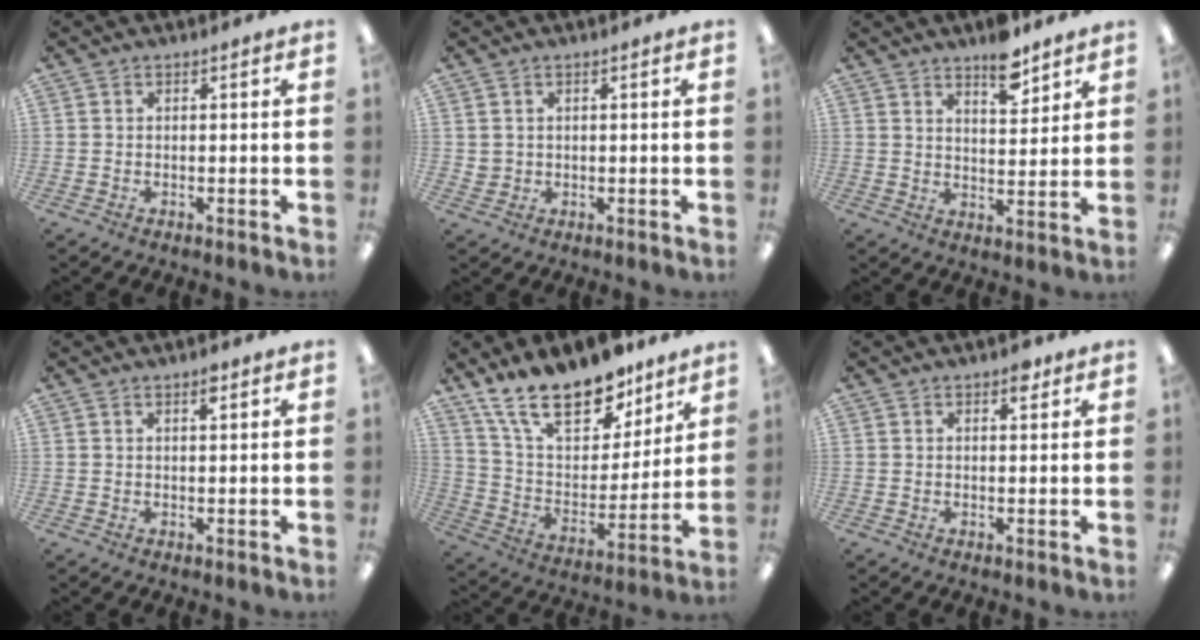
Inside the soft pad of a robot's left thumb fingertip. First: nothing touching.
{"total": 1.9, "force": [0.8, 1.7, 0.0], "torque": [-0.003, 0.003, 0.015]}
{"total": 7.7, "force": [6.0, 2.9, 3.8], "torque": [-0.042, -0.040, 0.101]}
{"total": 2.3, "force": [1.7, 0.7, 1.4], "torque": [-0.014, -0.005, 0.026]}
{"total": 21.0, "force": [15.4, 9.5, 10.8], "torque": [-0.196, -0.091, 0.275]}
{"total": 2.9, "force": [1.9, 1.5, 1.5], "torque": [-0.009, -0.006, 0.028]}